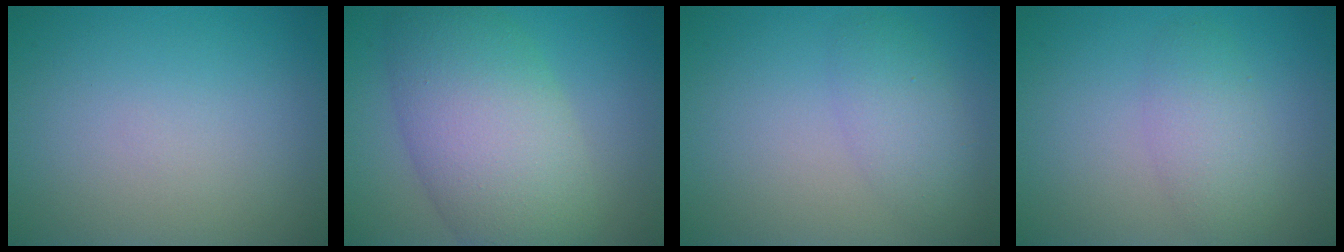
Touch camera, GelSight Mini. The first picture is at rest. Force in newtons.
{"total": 9.6, "press": 9.6, "slide": 0.5}
{"total": 2.8, "press": 2.8, "slide": 0.2}
{"total": 2.8, "press": 2.8, "slide": 0.1}